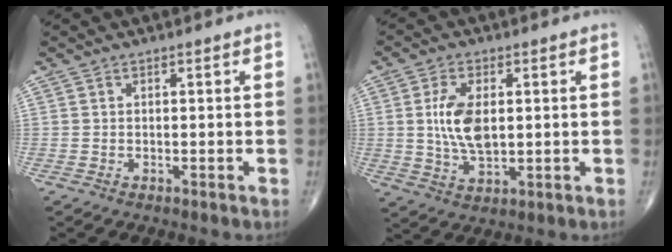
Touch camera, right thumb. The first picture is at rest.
{"total": 8.8, "force": [1.1, 4.6, 7.4], "torque": [-0.144, -0.008, 0.026]}